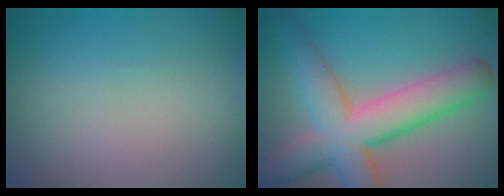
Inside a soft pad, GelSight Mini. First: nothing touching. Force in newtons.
{"total": 8.7, "press": 8.7, "slide": 0.3}